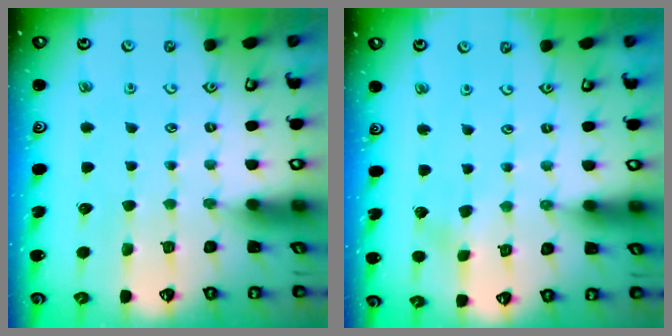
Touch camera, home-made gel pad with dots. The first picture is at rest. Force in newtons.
{"total": 1.8, "press": 1.8, "slide": 0.2}